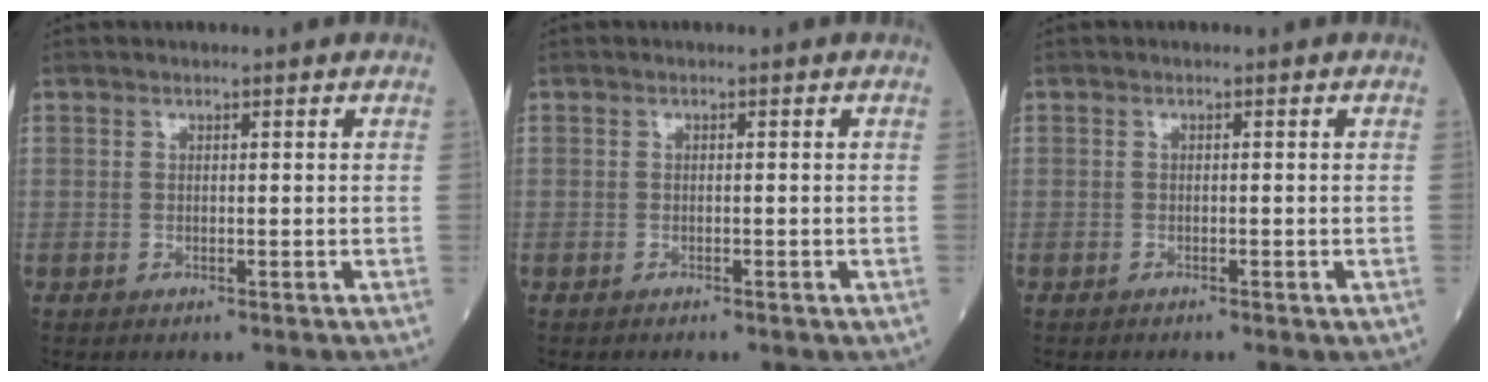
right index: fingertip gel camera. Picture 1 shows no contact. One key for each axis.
{"total": 1.2, "fx": -0.8, "fy": 0.5, "fz": 0.7, "tx": -0.011, "ty": -0.001, "tz": -0.008}
{"total": 1.1, "fx": -0.7, "fy": 0.3, "fz": 0.8, "tx": -0.012, "ty": -0.001, "tz": -0.008}